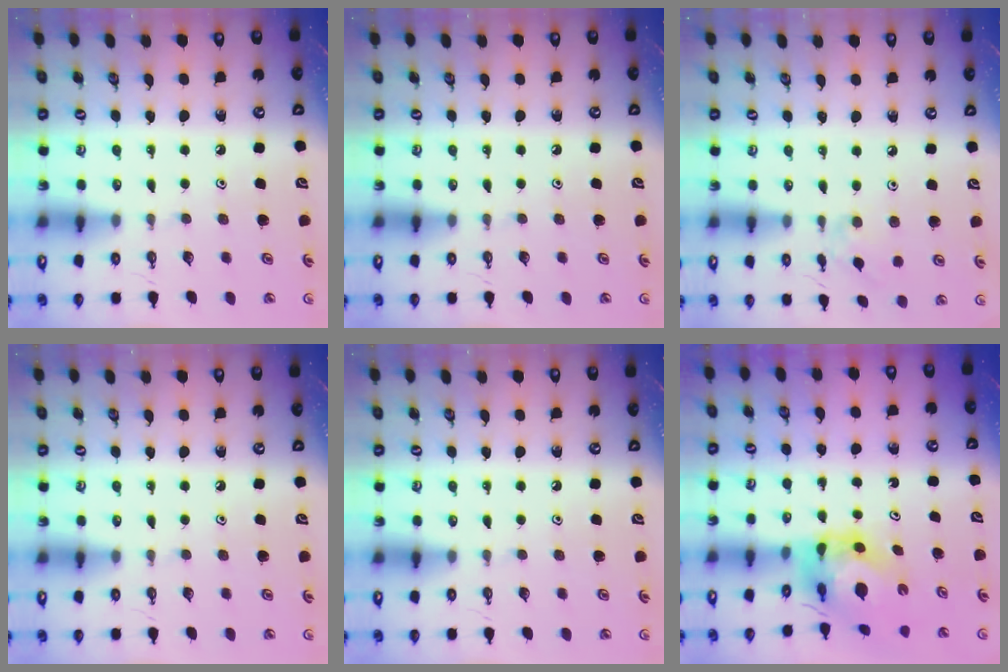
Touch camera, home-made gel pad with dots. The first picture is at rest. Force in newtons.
{"total": 0.0}
{"total": 4.0, "press": 4.0, "slide": 0.8}
{"total": 0.0}
{"total": 0.0}
{"total": 7.5, "press": 7.5, "slide": 0.7}